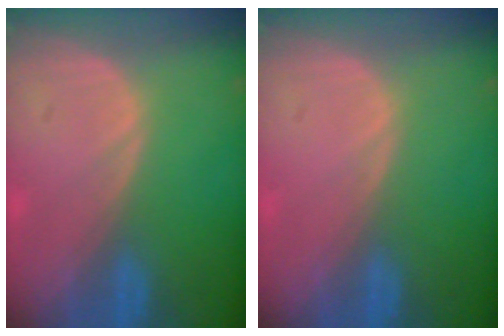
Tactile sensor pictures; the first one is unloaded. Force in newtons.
{"total": 0.0}